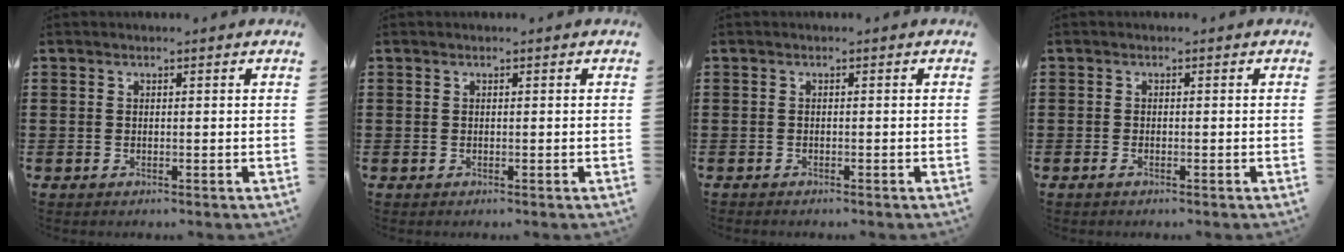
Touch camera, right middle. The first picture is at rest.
{"total": 0.0}
{"total": 0.5, "force": [-0.5, 0.0, 0.0], "torque": [0.000, -0.002, -0.011]}
{"total": 0.6, "force": [-0.4, 0.2, 0.4], "torque": [-0.010, -0.003, -0.008]}